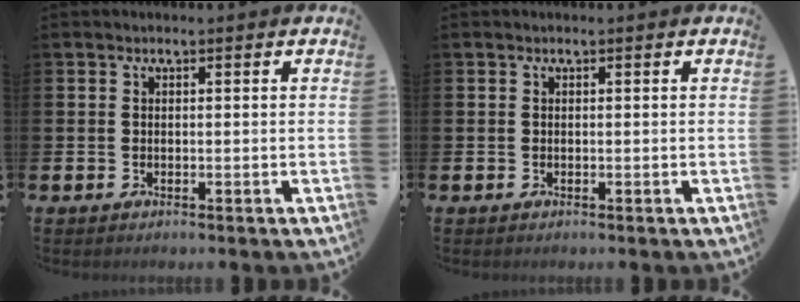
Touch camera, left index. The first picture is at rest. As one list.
[{"total": 0.0}]